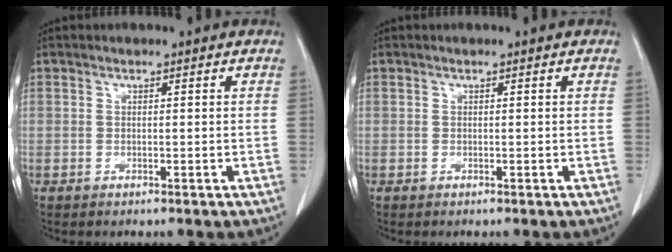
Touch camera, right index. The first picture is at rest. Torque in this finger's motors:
{"motor_torque": [0.00, 0.00, 0.00, 0.00]}